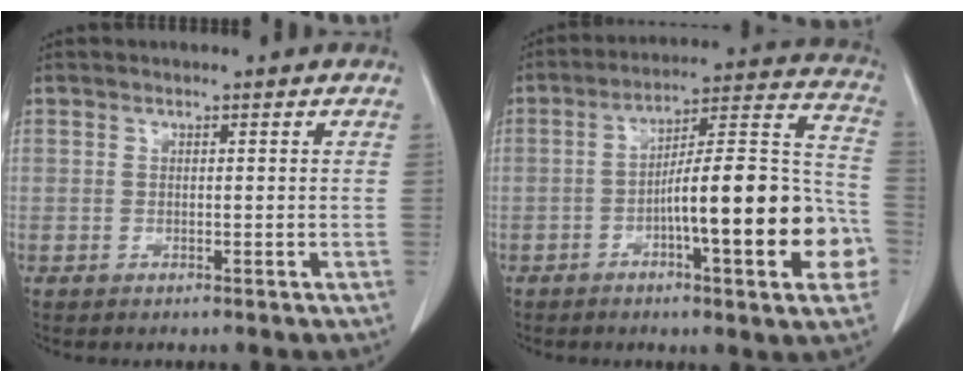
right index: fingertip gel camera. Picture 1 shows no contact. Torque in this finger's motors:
{"motor_torque": [2.14, 0.00, 0.83, 0.21]}